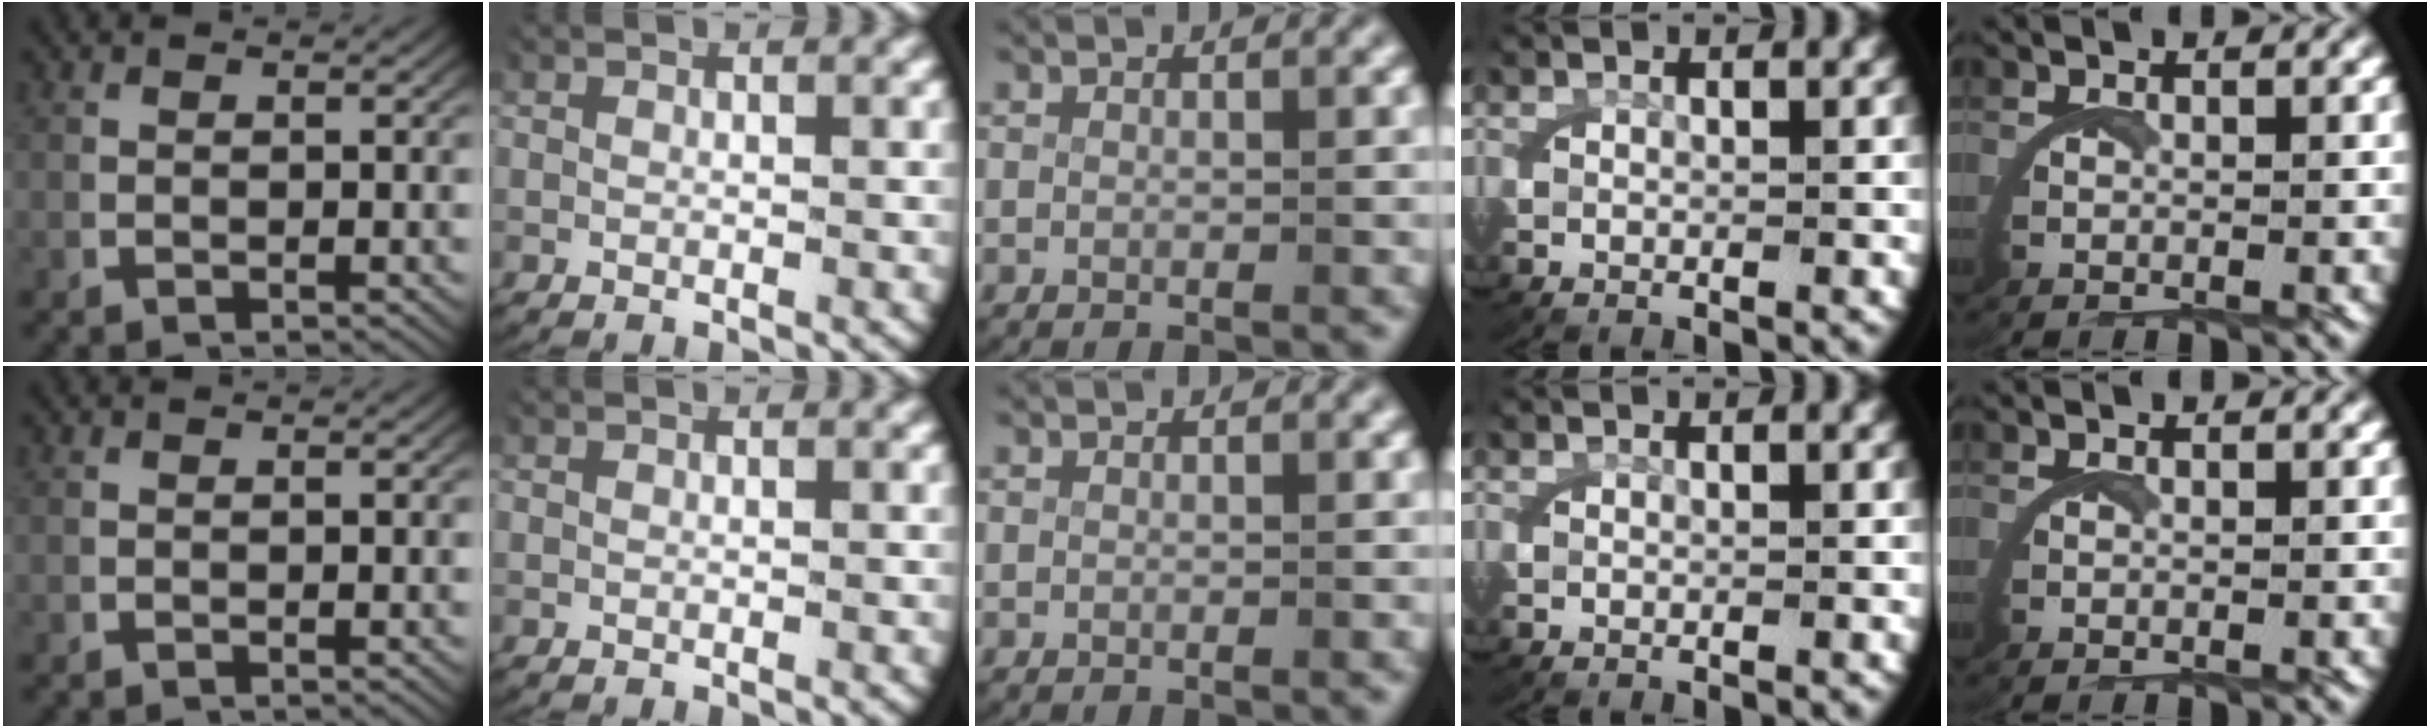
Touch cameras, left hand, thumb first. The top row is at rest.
{}